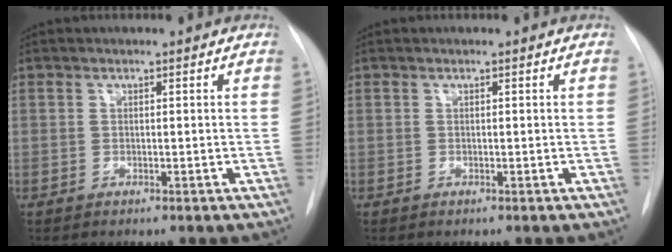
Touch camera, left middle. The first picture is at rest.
{"total": 0.0}